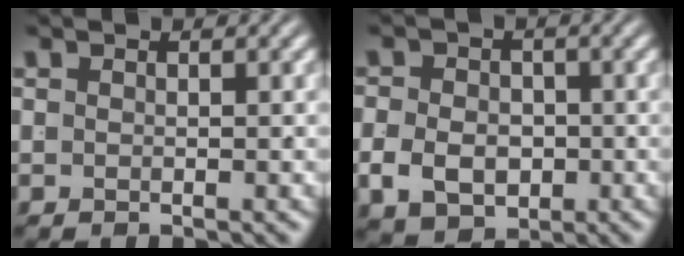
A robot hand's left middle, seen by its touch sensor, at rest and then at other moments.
{"total": 4.6, "force": [-1.5, 3.5, 2.5], "torque": [-0.035, -0.012, -0.017]}